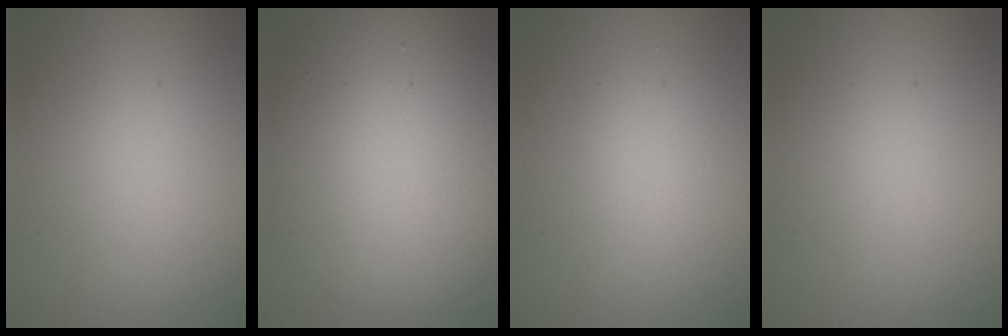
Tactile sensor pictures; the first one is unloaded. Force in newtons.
{"total": 11.2, "press": 11.2, "slide": 0.9}
{"total": 1.9, "press": 1.9, "slide": 0.1}
{"total": 0.0}